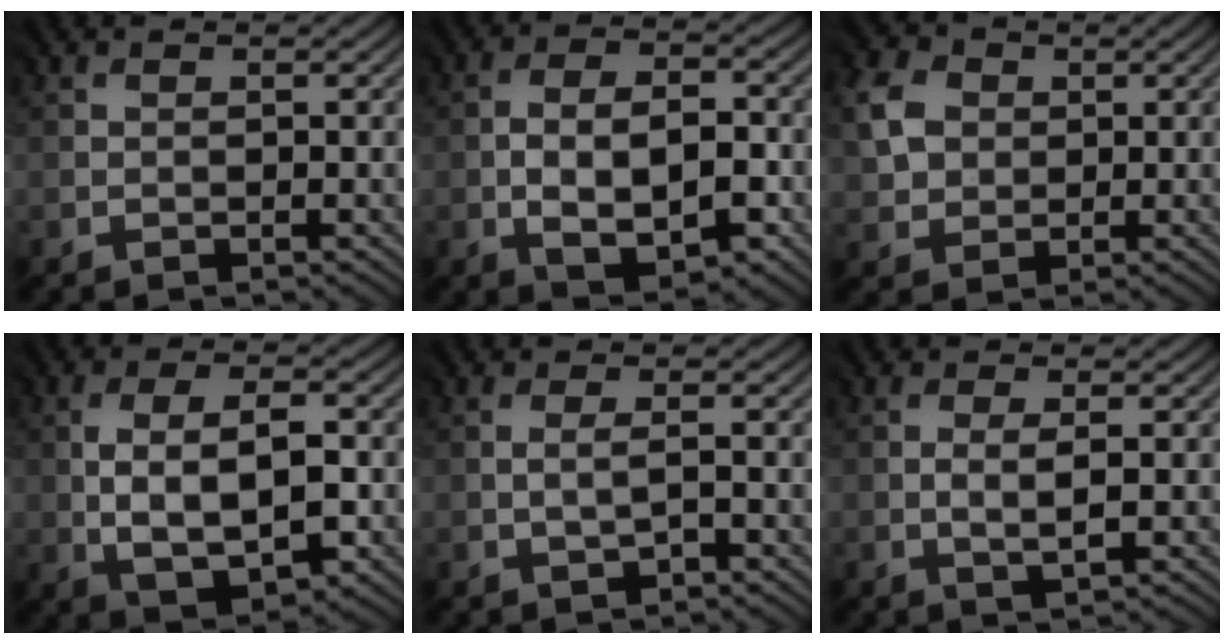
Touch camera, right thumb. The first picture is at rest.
{"total": 8.0, "force": [-2.3, 4.4, 6.2], "torque": [-0.109, -0.009, -0.038]}
{"total": 4.6, "force": [1.1, 4.1, 1.8], "torque": [-0.063, 0.008, 0.018]}
{"total": 8.4, "force": [-0.8, 4.5, 7.1], "torque": [-0.138, -0.007, -0.010]}
{"total": 1.3, "force": [-0.6, 0.4, 1.1], "torque": [-0.025, -0.004, -0.010]}
{"total": 2.0, "force": [-0.2, 0.5, 1.9], "torque": [-0.042, -0.002, -0.001]}